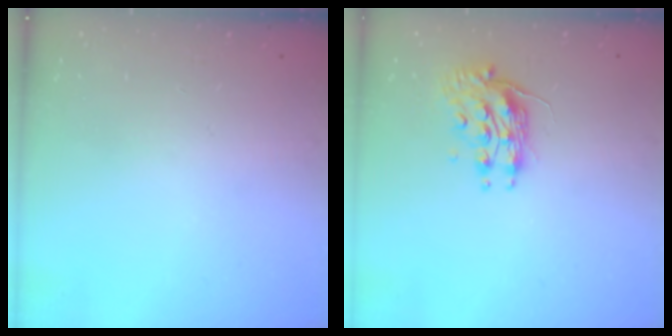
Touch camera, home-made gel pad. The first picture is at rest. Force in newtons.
{"total": 9.1, "press": 9.1, "slide": 0.6}